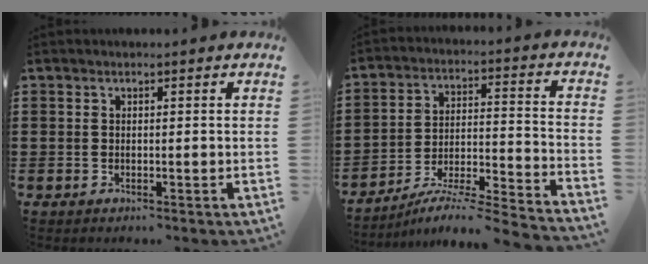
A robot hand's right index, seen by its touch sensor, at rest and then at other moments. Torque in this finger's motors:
{"motor_torque": [1.08, 1.06, 0.34, 0.14]}